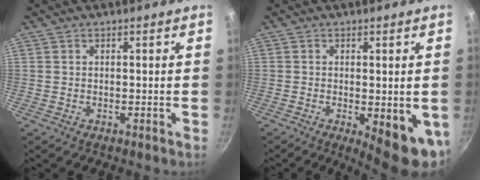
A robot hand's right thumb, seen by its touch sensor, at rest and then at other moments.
{"total": 10.3, "force": [-2.2, 3.4, 9.4], "torque": [-0.103, -0.013, -0.020]}